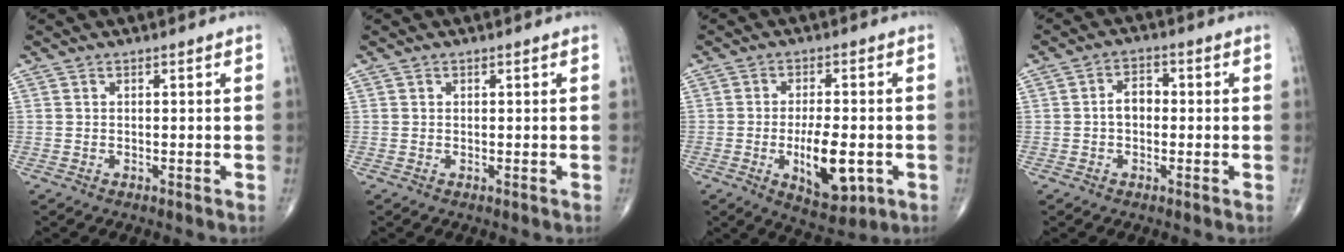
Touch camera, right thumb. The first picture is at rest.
{"total": 0.0}
{"total": 10.6, "force": [-2.6, 4.4, 9.3], "torque": [-0.137, -0.003, -0.033]}
{"total": 4.0, "force": [-0.3, 2.8, 2.9], "torque": [-0.039, 0.019, -0.013]}